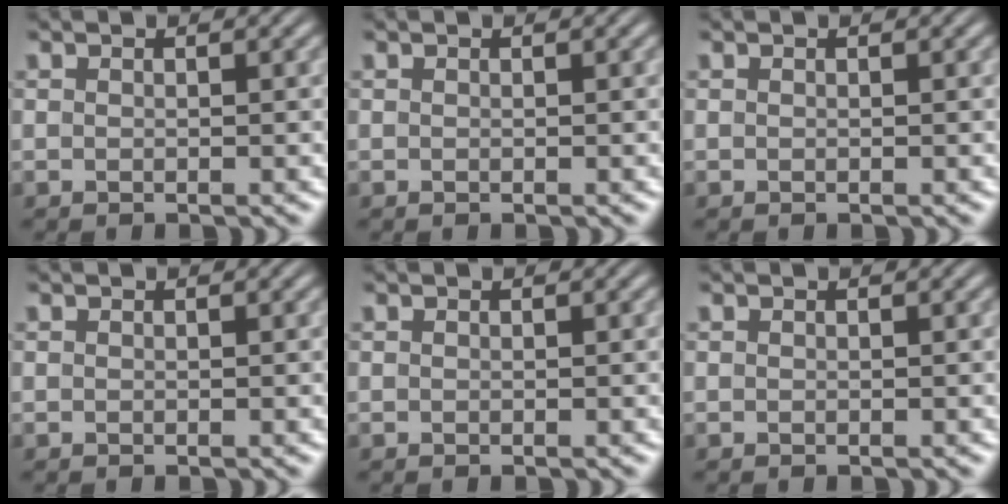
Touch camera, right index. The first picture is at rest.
{"total": 0.0}
{"total": 0.0}
{"total": 0.0}
{"total": 0.0}
{"total": 0.0}